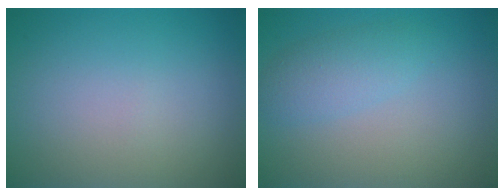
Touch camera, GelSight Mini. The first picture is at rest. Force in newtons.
{"total": 2.4, "press": 2.4, "slide": 0.1}